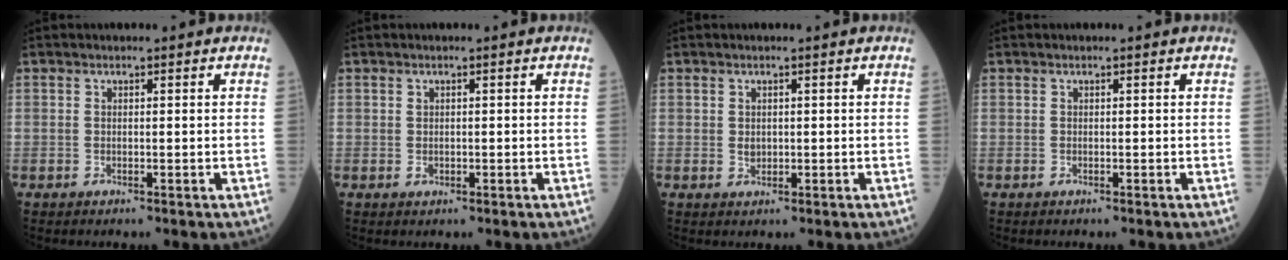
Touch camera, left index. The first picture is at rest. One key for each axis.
{"total": 0.8, "fx": -0.1, "fy": 0.7, "fz": 0.3, "tx": -0.005, "ty": 0.000, "tz": 0.000}
{"total": 1.2, "fx": 0.2, "fy": 1.0, "fz": 0.7, "tx": -0.014, "ty": -0.001, "tz": 0.006}
{"total": 0.0}